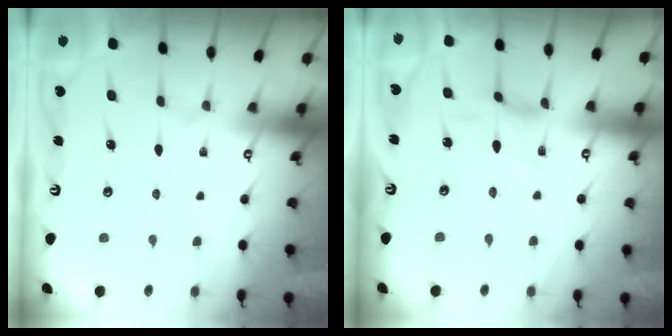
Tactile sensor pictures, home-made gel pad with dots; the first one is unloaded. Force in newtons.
{"total": 2.2, "press": 2.2, "slide": 0.2}